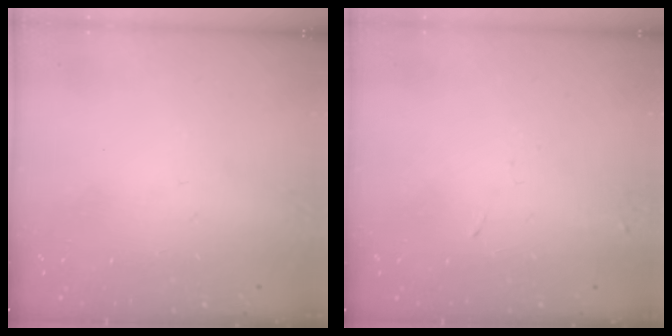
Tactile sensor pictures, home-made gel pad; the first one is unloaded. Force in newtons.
{"total": 4.3, "press": 4.3, "slide": 0.7}